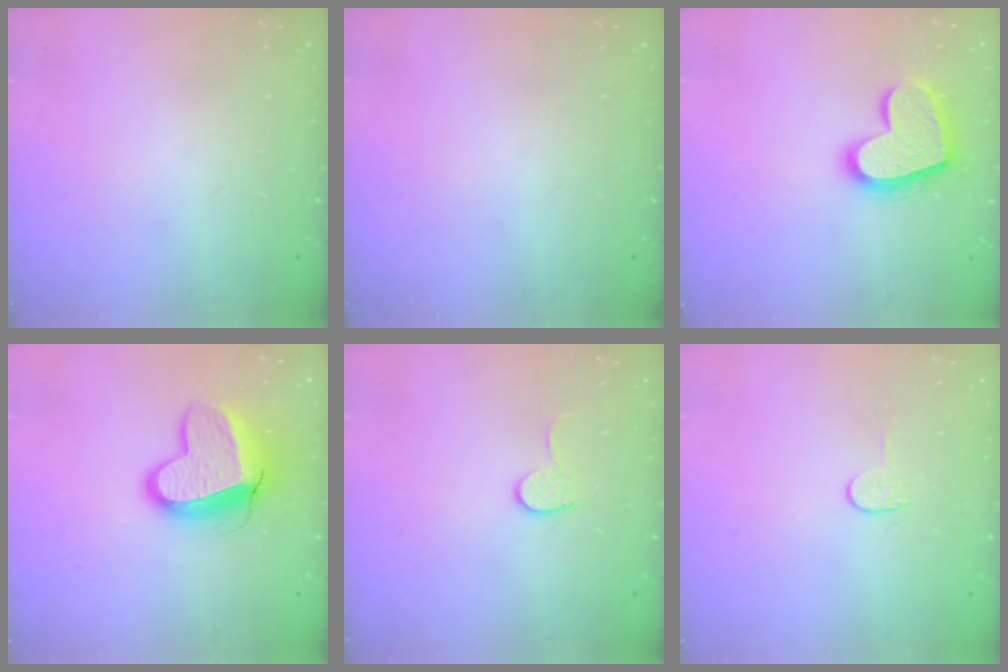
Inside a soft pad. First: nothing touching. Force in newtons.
{"total": 0.0}
{"total": 16.9, "press": 16.9, "slide": 1.3}
{"total": 12.8, "press": 12.7, "slide": 1.4}
{"total": 4.4, "press": 4.4, "slide": 0.4}
{"total": 4.5, "press": 4.5, "slide": 0.5}